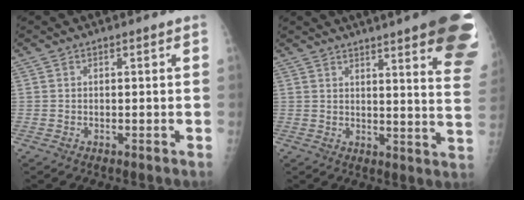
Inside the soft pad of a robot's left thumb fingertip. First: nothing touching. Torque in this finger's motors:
{"motor_torque": [2.32, 2.07, 1.80, -0.97, 0.39]}